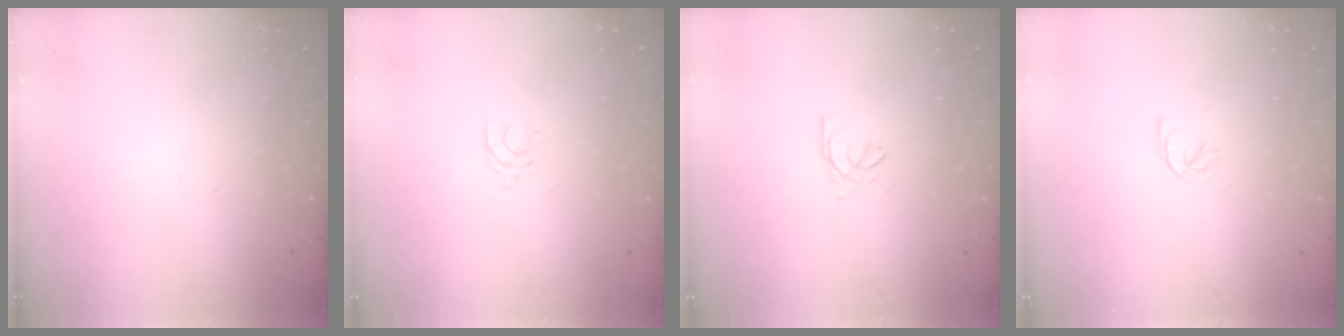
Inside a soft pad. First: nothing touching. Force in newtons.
{"total": 2.9, "press": 2.9, "slide": 0.4}
{"total": 2.6, "press": 2.6, "slide": 0.3}
{"total": 2.1, "press": 1.9, "slide": 0.8}